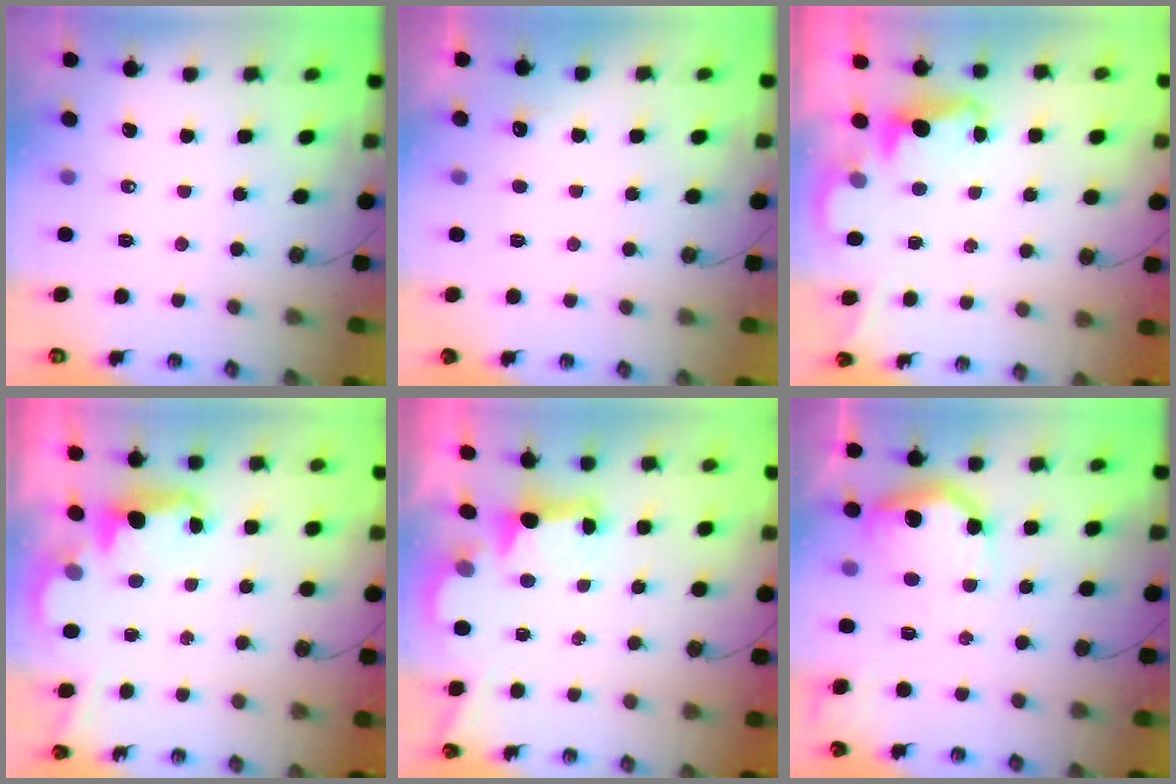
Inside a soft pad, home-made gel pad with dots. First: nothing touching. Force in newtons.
{"total": 3.8, "press": 3.7, "slide": 1.1}
{"total": 2.4, "press": 2.4, "slide": 0.5}
{"total": 2.4, "press": 2.3, "slide": 0.5}
{"total": 2.8, "press": 2.6, "slide": 0.9}
{"total": 17.9, "press": 17.9, "slide": 0.9}